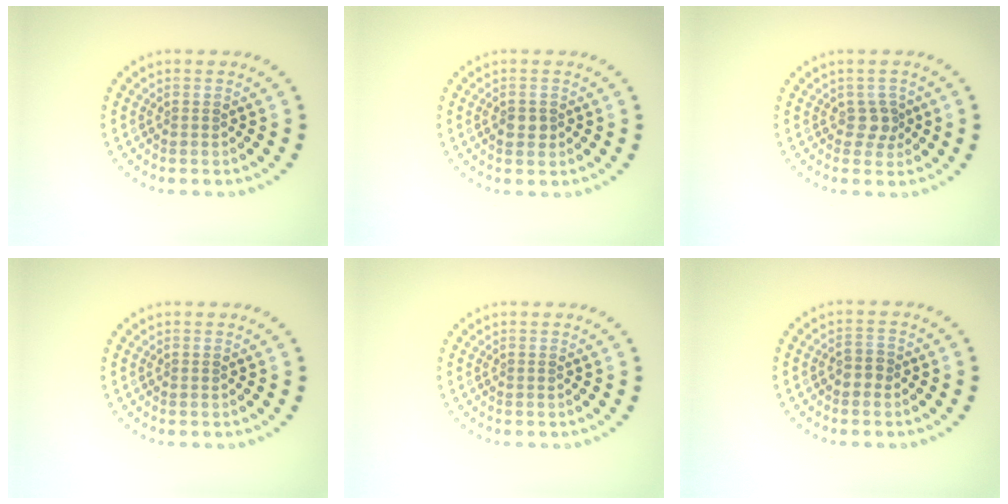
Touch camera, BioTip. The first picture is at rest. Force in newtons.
{"total": 1.5, "press": 1.4, "slide": 0.5}
{"total": 1.6, "press": 1.3, "slide": 1.0}
{"total": 0.0}
{"total": 0.0}
{"total": 1.4, "press": 1.3, "slide": 0.5}